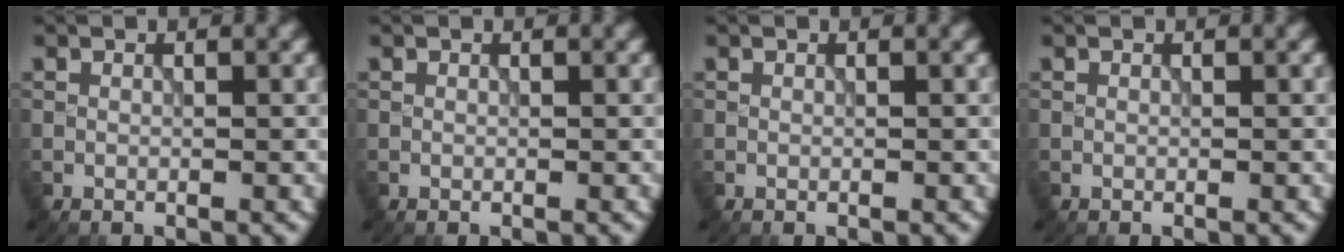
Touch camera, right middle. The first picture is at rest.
{"total": 0.0}
{"total": 0.0}
{"total": 0.0}